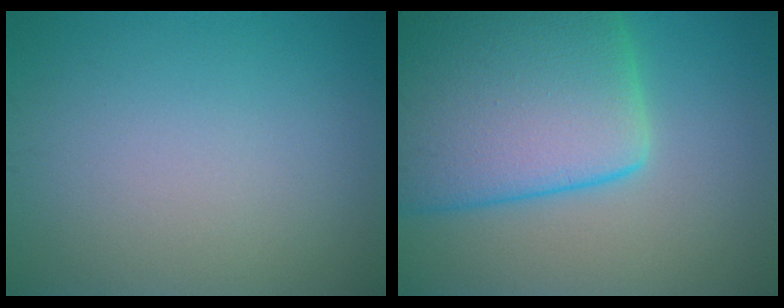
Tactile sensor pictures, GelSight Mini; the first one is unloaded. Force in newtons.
{"total": 13.3, "press": 13.3, "slide": 0.6}